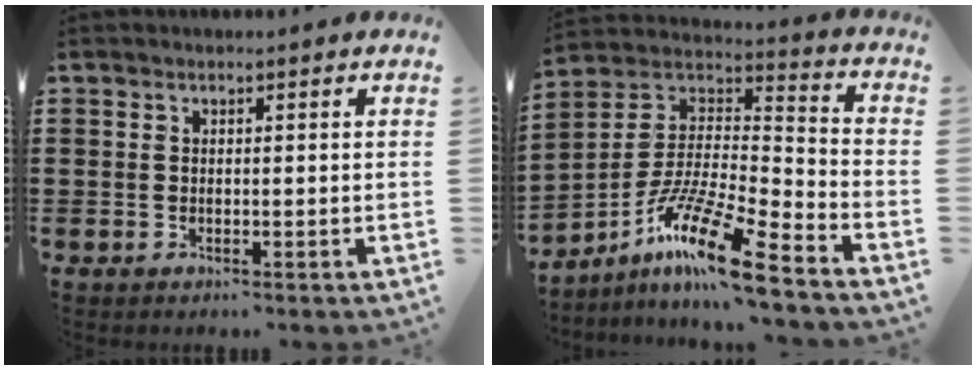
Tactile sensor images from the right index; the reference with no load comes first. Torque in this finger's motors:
{"motor_torque": [0.03, 0.10, 0.49, 0.13]}